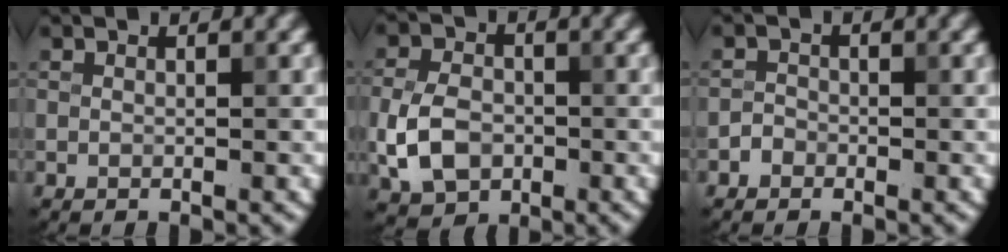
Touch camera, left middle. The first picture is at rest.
{"total": 5.1, "force": [-1.3, 3.6, 3.3], "torque": [-0.072, 0.000, -0.028]}
{"total": 1.0, "force": [-0.6, 0.7, 0.1], "torque": [0.003, 0.003, -0.013]}